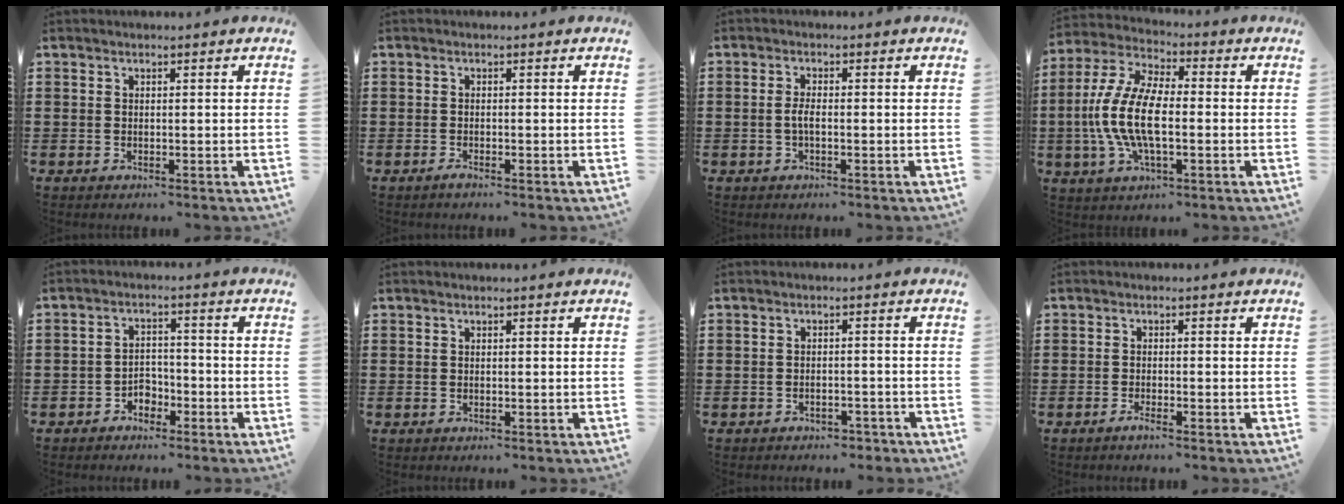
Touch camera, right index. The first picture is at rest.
{"total": 0.8, "force": [-0.6, 0.0, 0.5], "torque": [-0.010, -0.005, -0.011]}
{"total": 1.5, "force": [-0.3, 0.3, 1.4], "torque": [-0.035, -0.003, -0.008]}
{"total": 11.4, "force": [-2.0, 4.9, 10.0], "torque": [-0.233, -0.010, -0.041]}
{"total": 2.8, "force": [-2.0, 1.8, 0.8], "torque": [-0.022, 0.006, -0.042]}
{"total": 0.0}
{"total": 1.7, "force": [-1.7, 0.4, 0.2], "torque": [-0.011, 0.001, -0.035]}
{"total": 1.3, "force": [-1.0, 0.0, 0.8], "torque": [-0.014, -0.005, -0.018]}